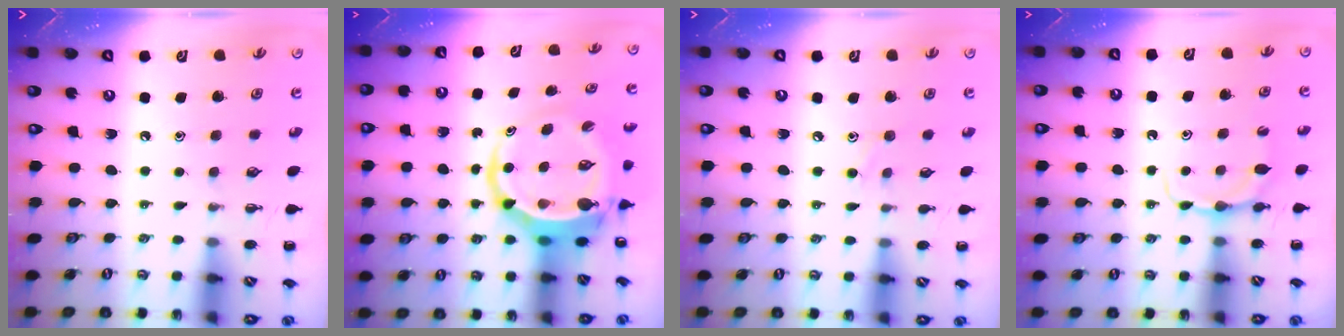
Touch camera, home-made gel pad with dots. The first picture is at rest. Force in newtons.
{"total": 8.6, "press": 8.3, "slide": 2.4}
{"total": 4.8, "press": 4.5, "slide": 1.6}
{"total": 5.2, "press": 5.1, "slide": 1.1}